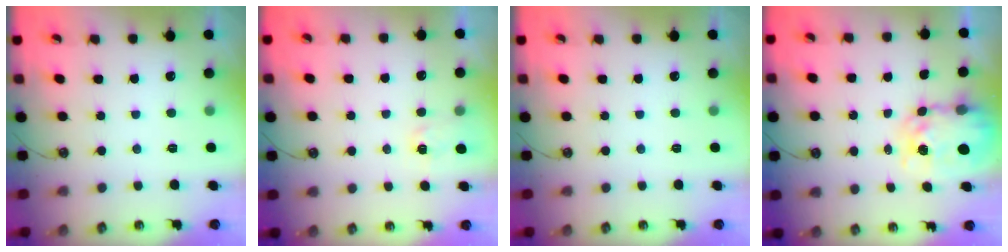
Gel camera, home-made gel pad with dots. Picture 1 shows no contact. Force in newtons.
{"total": 2.9, "press": 2.9, "slide": 0.4}
{"total": 0.0}
{"total": 7.7, "press": 7.6, "slide": 0.7}